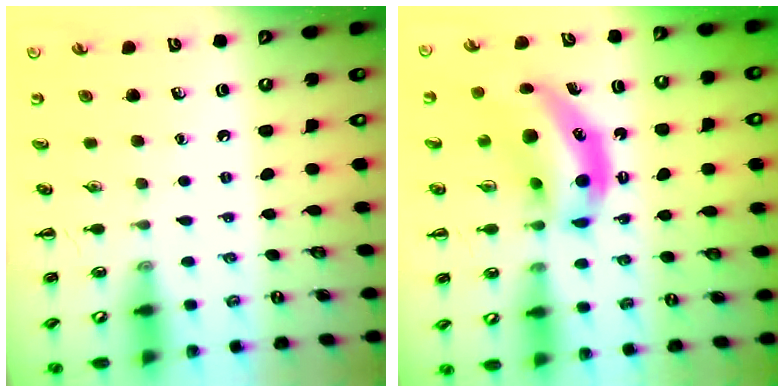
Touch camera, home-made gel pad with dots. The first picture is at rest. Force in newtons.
{"total": 12.2, "press": 11.8, "slide": 3.1}